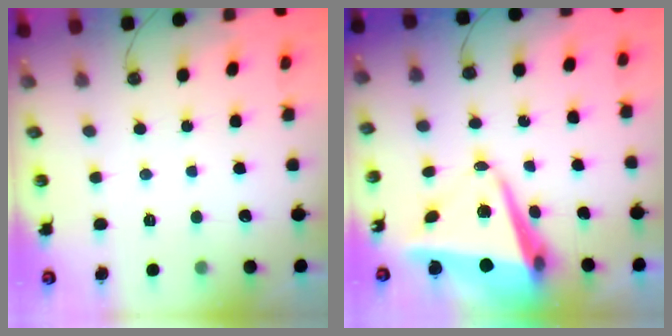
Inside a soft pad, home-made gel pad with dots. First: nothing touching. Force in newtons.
{"total": 10.7, "press": 10.7, "slide": 0.9}